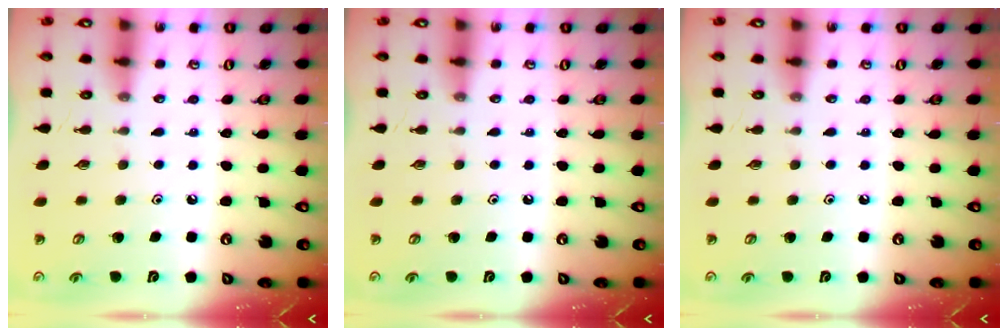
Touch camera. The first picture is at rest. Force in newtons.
{"total": 0.0}
{"total": 0.0}